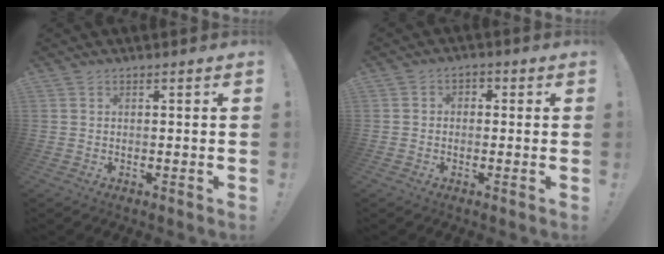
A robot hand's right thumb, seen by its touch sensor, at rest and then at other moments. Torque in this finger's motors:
{"motor_torque": [-0.42, 0.01, -0.06, 0.12, 0.05]}